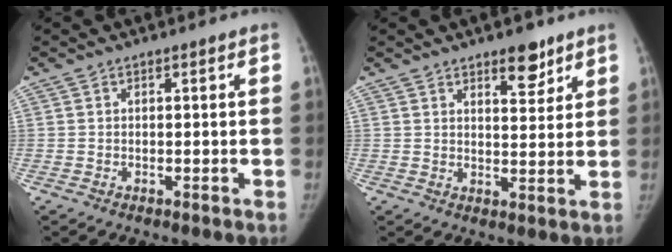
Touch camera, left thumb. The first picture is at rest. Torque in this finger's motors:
{"motor_torque": [0.40, -0.27, 0.53, -0.50, 0.16]}